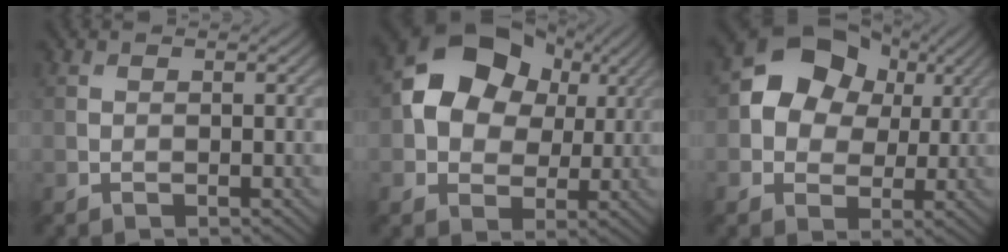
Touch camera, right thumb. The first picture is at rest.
{"total": 11.6, "force": [2.6, 9.0, 6.9], "torque": [-0.139, 0.008, 0.032]}
{"total": 9.4, "force": [2.2, 7.6, 5.1], "torque": [-0.094, 0.005, 0.019]}